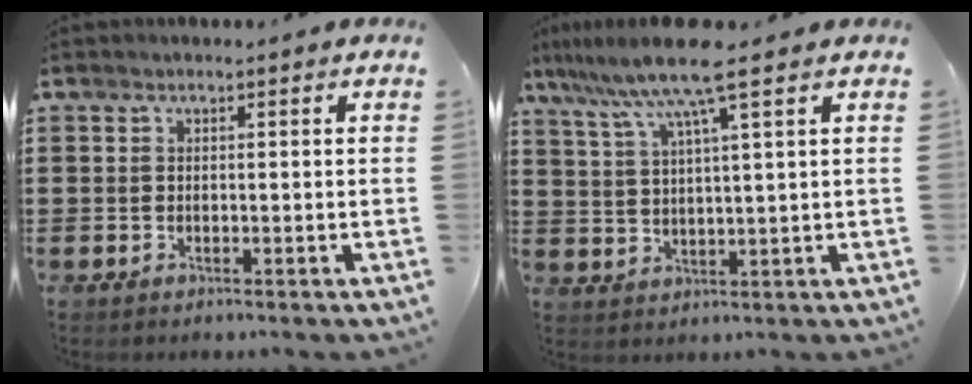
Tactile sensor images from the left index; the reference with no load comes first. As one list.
[{"total": 9.0, "force": [6.3, 0.0, 6.5], "torque": [-0.145, -0.015, 0.106]}]